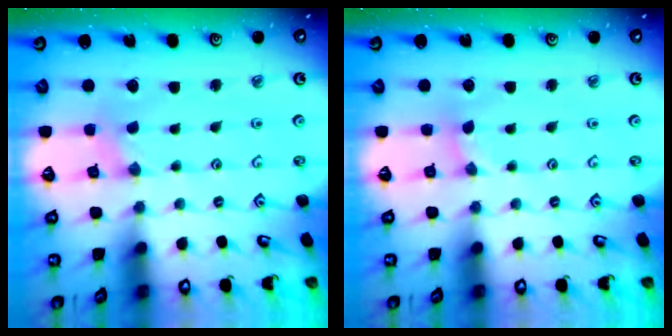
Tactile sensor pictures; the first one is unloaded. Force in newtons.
{"total": 1.1, "press": 1.1, "slide": 0.3}